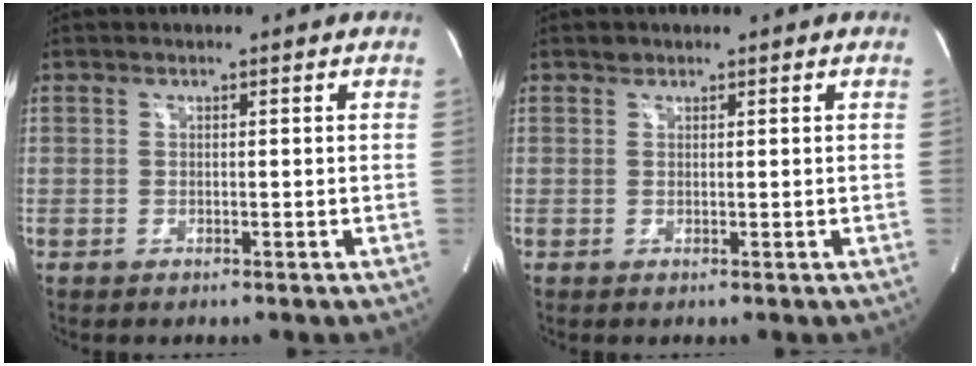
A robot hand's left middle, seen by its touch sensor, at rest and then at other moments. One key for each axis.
{"total": 0.7, "fx": 0.6, "fy": 0.3, "fz": 0.0, "tx": -0.004, "ty": -0.001, "tz": 0.009}